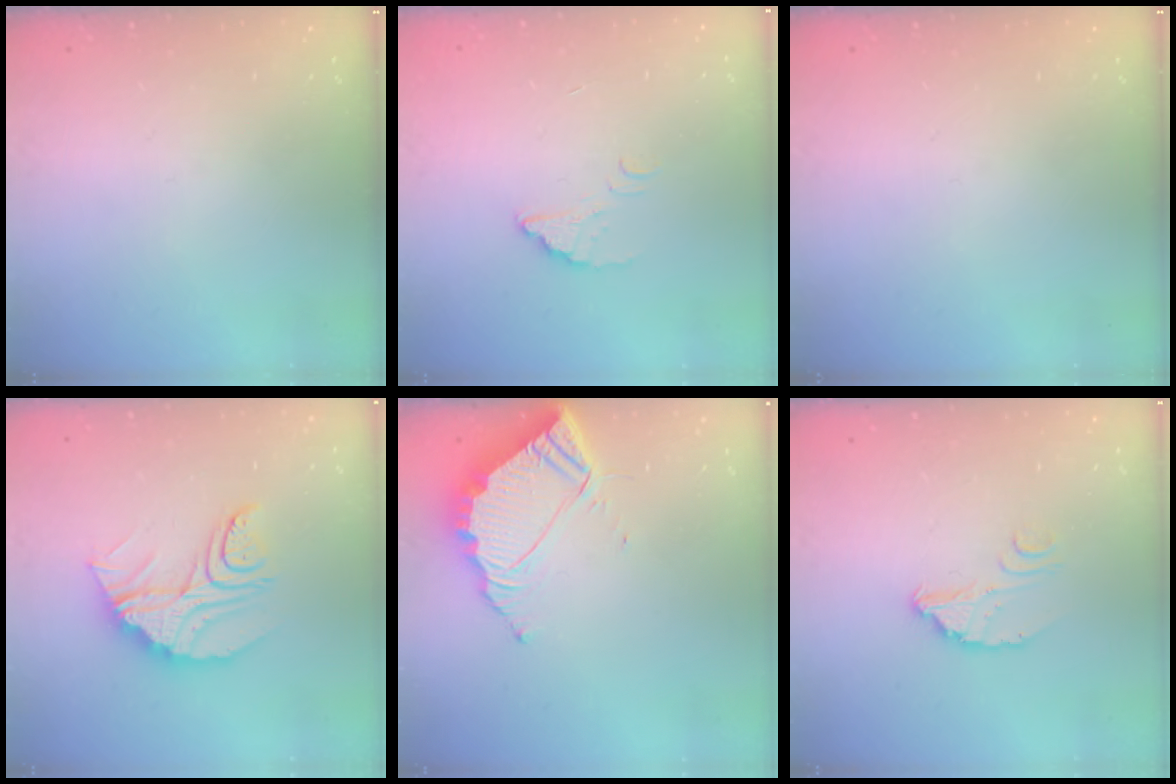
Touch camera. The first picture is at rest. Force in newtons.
{"total": 2.6, "press": 2.6, "slide": 0.1}
{"total": 0.0}
{"total": 13.6, "press": 13.6, "slide": 1.2}
{"total": 8.3, "press": 8.3, "slide": 0.5}
{"total": 2.9, "press": 2.9, "slide": 0.2}